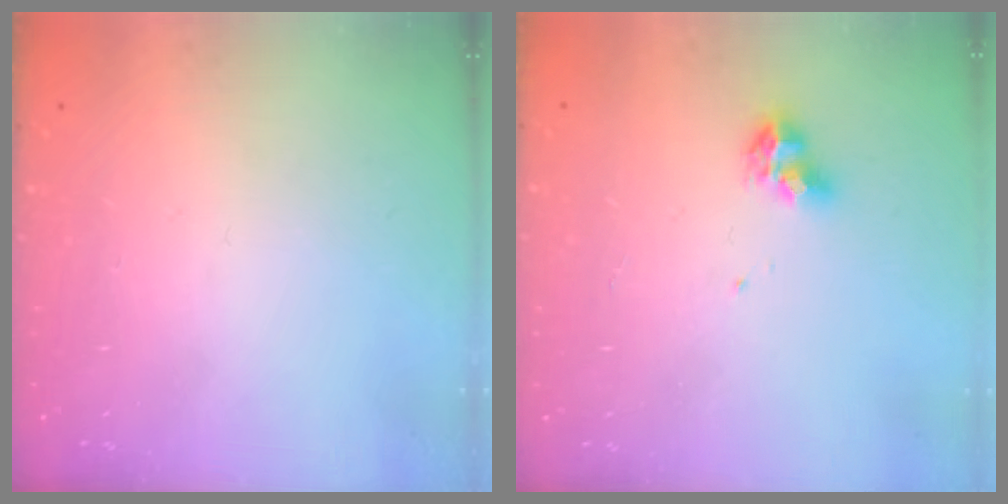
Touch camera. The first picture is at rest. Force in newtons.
{"total": 6.1, "press": 6.1, "slide": 1.0}